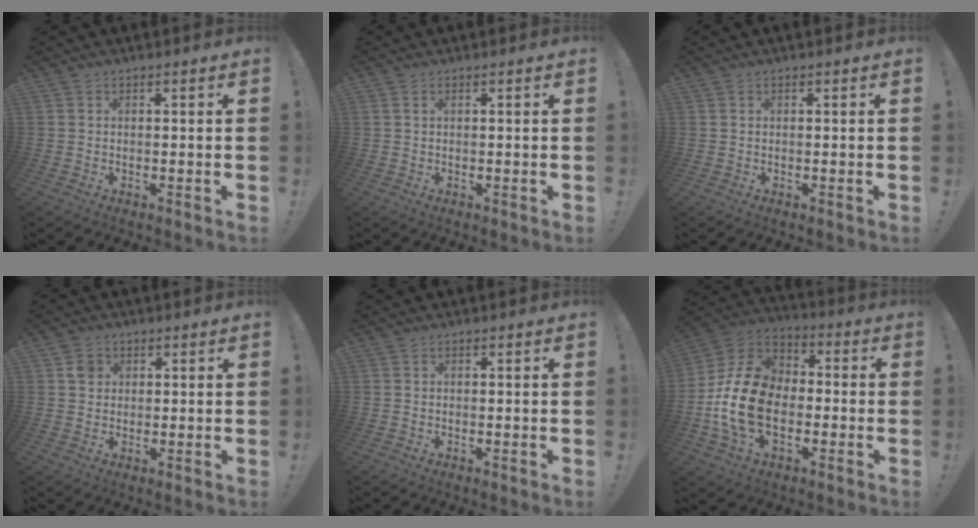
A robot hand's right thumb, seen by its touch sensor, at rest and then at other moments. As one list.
[{"total": 1.0, "force": [0.4, 0.3, 0.8], "torque": [-0.023, 0.004, 0.009]}, {"total": 0.0}, {"total": 3.3, "force": [1.2, 3.0, 0.8], "torque": [-0.003, -0.002, 0.021]}, {"total": 0.0}, {"total": 18.9, "force": [-3.9, 13.2, 12.9], "torque": [-0.247, 0.038, -0.061]}]